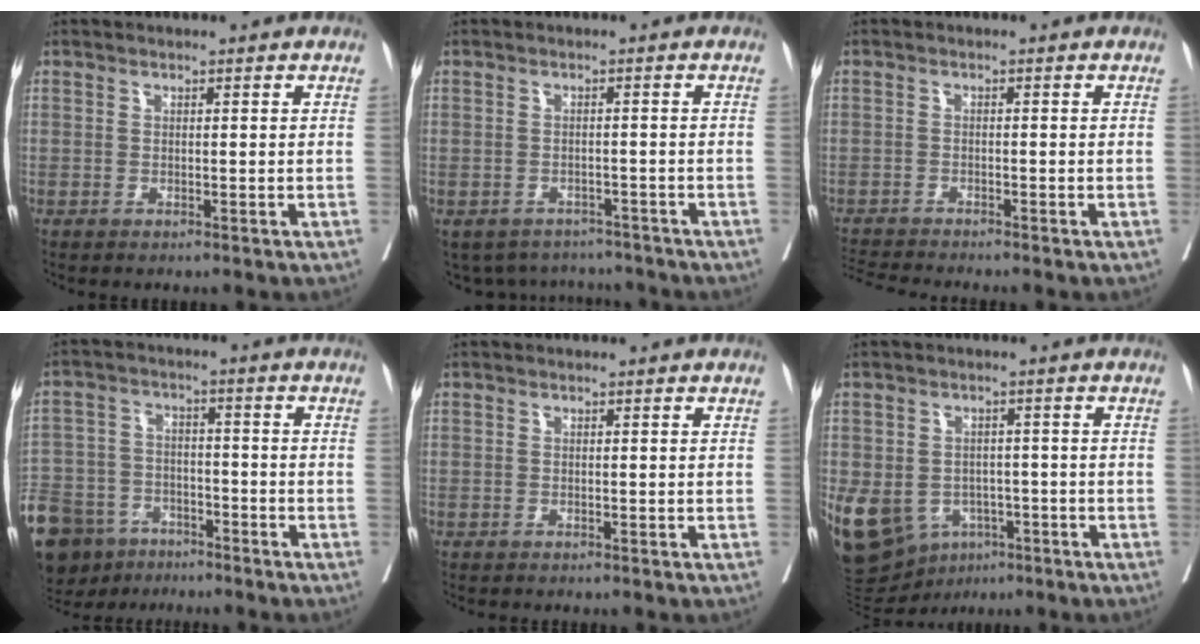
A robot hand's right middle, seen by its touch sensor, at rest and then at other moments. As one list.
[{"total": 9.1, "force": [-8.4, 3.5, 1.2], "torque": [-0.019, 0.013, -0.105]}, {"total": 5.3, "force": [-5.1, -1.1, 1.0], "torque": [-0.019, -0.015, -0.091]}, {"total": 19.8, "force": [-13.8, 11.4, 8.4], "torque": [-0.244, -0.018, -0.225]}, {"total": 2.0, "force": [-1.9, 0.3, 0.7], "torque": [-0.013, -0.003, -0.028]}, {"total": 16.6, "force": [-6.8, 12.6, 8.3], "torque": [-0.209, 0.007, -0.095]}]